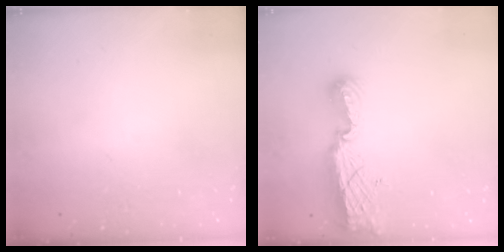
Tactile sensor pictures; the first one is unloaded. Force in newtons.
{"total": 9.9, "press": 9.9, "slide": 0.8}